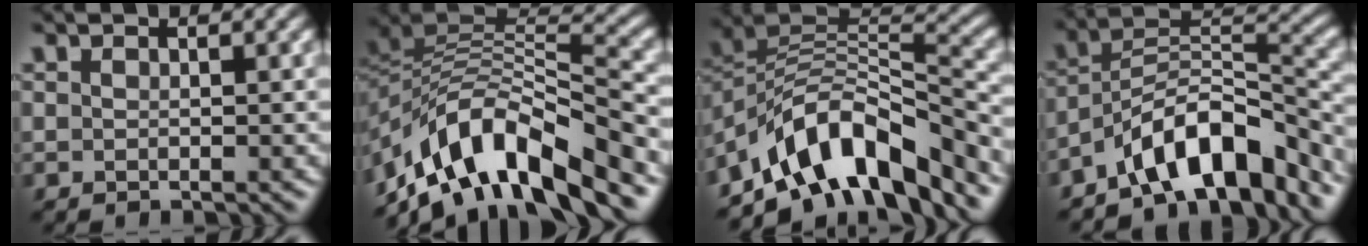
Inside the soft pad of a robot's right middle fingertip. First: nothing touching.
{"total": 10.6, "force": [-6.1, 4.7, 7.3], "torque": [-0.123, 0.014, -0.114]}
{"total": 10.9, "force": [-6.7, 4.9, 7.1], "torque": [-0.104, 0.013, -0.127]}
{"total": 9.3, "force": [-6.4, 3.3, 5.8], "torque": [-0.078, 0.013, -0.118]}